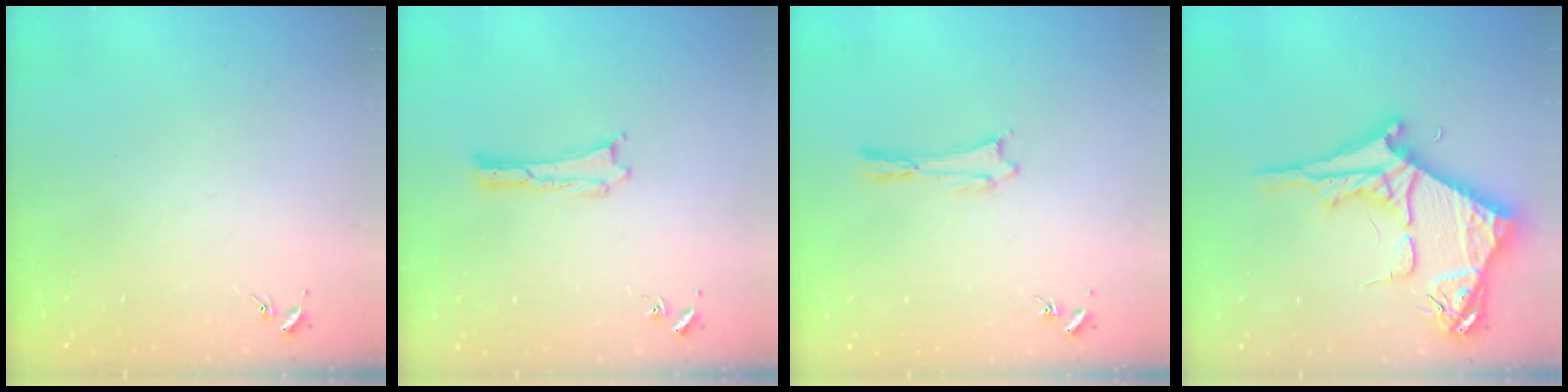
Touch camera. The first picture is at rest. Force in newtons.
{"total": 0.0}
{"total": 0.0}
{"total": 10.4, "press": 10.4, "slide": 0.9}